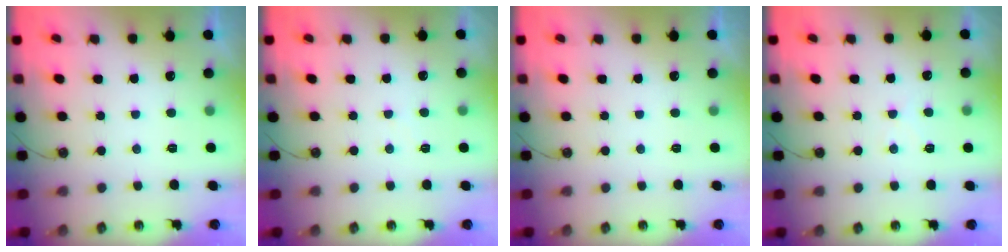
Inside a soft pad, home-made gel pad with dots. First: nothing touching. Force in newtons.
{"total": 2.5, "press": 2.4, "slide": 0.4}
{"total": 0.0}
{"total": 3.6, "press": 3.5, "slide": 0.5}